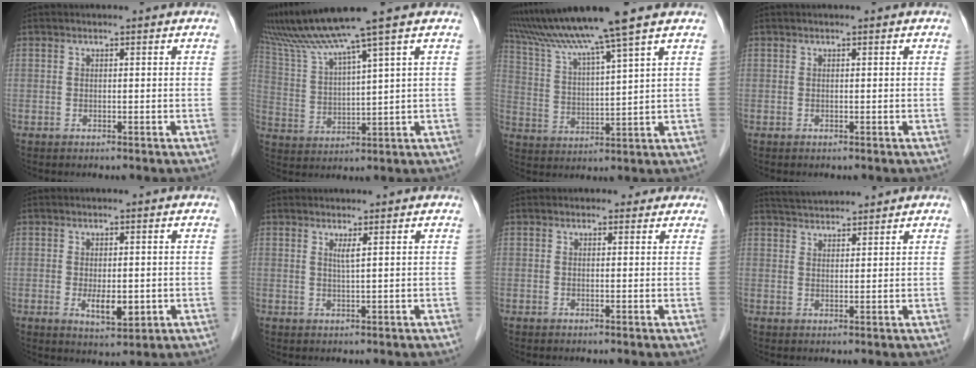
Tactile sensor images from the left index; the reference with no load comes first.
{"total": 11.4, "force": [8.7, -2.3, 7.1], "torque": [-0.133, 0.015, 0.163]}
{"total": 13.5, "force": [10.8, -2.2, 7.7], "torque": [-0.141, 0.013, 0.190]}
{"total": 0.0}
{"total": 4.7, "force": [-0.8, 1.8, 4.3], "torque": [-0.074, -0.009, -0.006]}
{"total": 1.3, "force": [0.7, -0.3, 1.1], "torque": [-0.025, -0.008, 0.014]}
{"total": 1.5, "force": [1.1, 1.1, 0.1], "torque": [0.002, 0.002, 0.006]}
{"total": 5.7, "force": [5.5, 0.6, 1.5], "torque": [-0.030, 0.034, 0.093]}